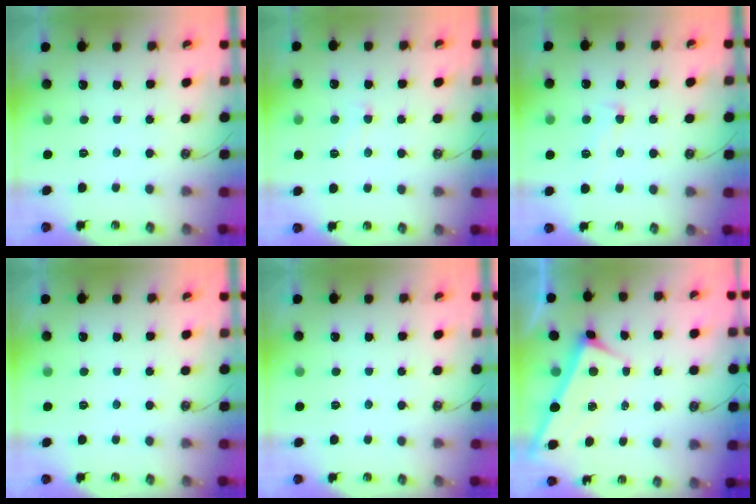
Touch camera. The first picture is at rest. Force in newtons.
{"total": 0.8, "press": 0.7, "slide": 0.5}
{"total": 1.8, "press": 1.4, "slide": 1.1}
{"total": 0.0}
{"total": 0.0}
{"total": 3.2, "press": 3.2, "slide": 0.1}